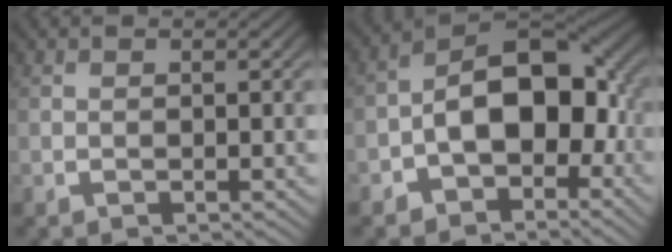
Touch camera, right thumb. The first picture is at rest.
{"total": 11.9, "force": [-2.1, 7.6, 8.8], "torque": [-0.142, -0.023, -0.022]}